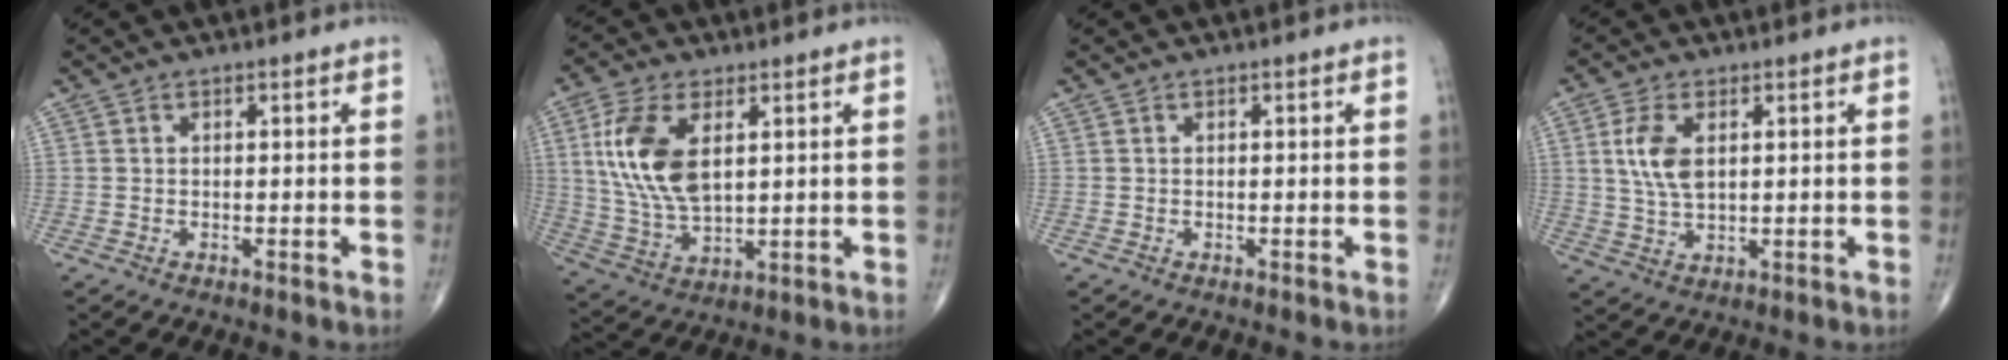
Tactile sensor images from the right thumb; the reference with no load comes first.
{"total": 13.9, "force": [3.8, 7.3, 11.1], "torque": [-0.226, -0.013, 0.082]}
{"total": 0.0}
{"total": 6.2, "force": [1.6, 3.2, 5.1], "torque": [-0.108, -0.004, 0.034]}